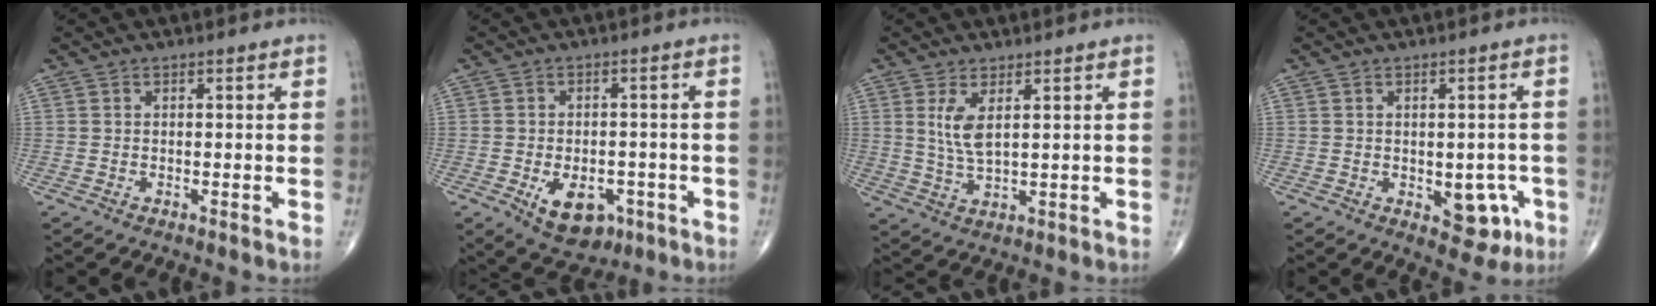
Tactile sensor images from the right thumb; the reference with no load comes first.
{"total": 8.9, "force": [-3.5, 5.6, 5.9], "torque": [-0.066, 0.010, -0.041]}
{"total": 5.0, "force": [1.7, 1.7, 4.3], "torque": [-0.091, -0.016, 0.043]}
{"total": 6.7, "force": [-1.9, 4.0, 5.1], "torque": [-0.025, 0.007, -0.014]}